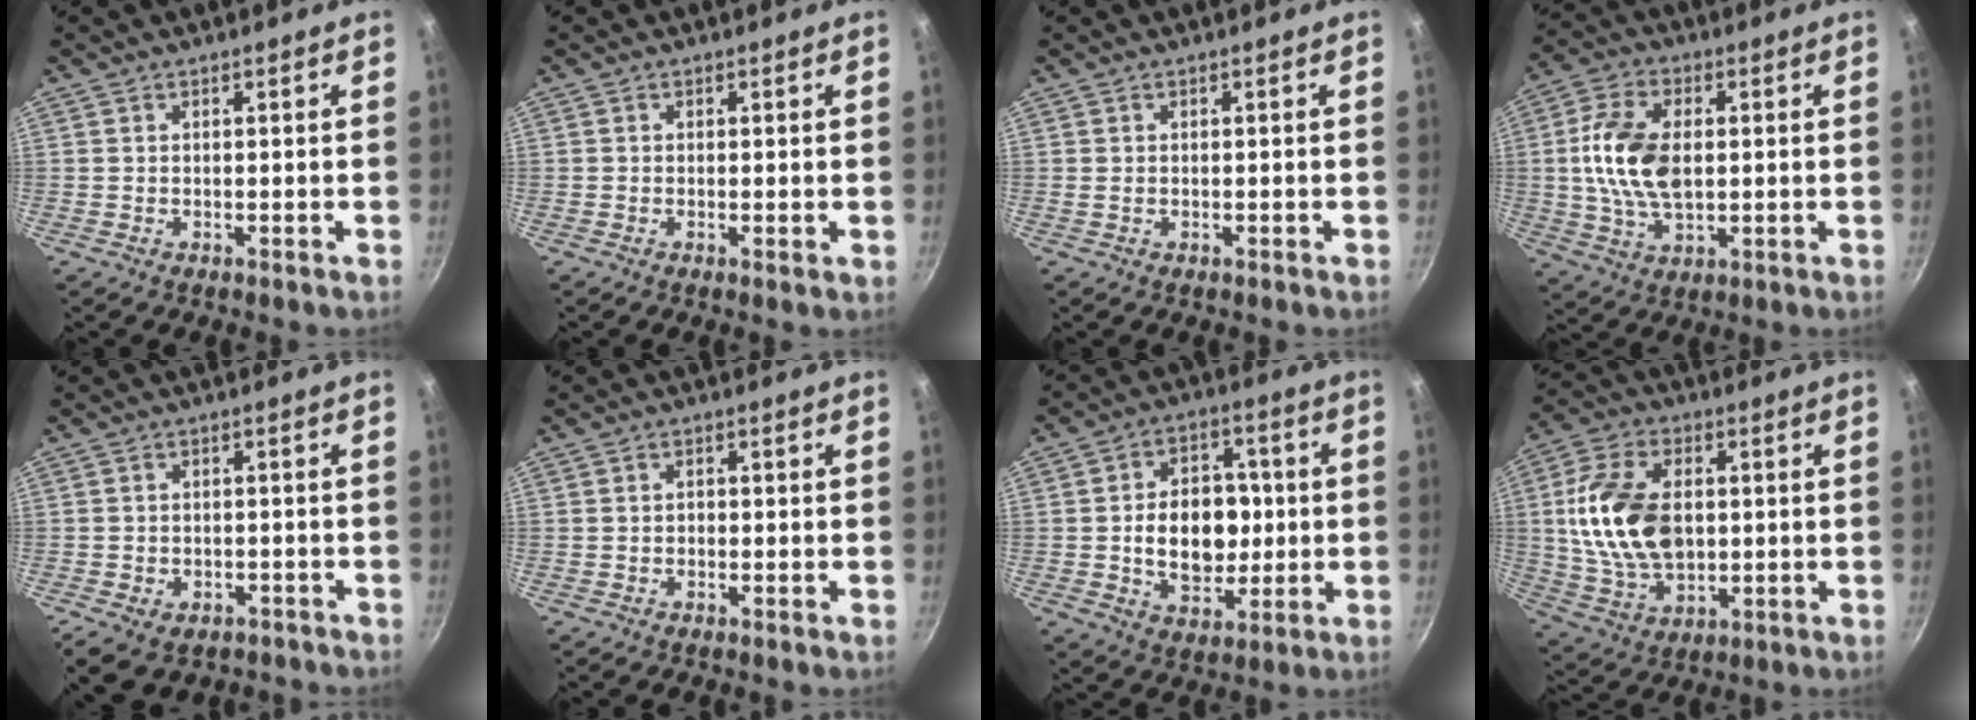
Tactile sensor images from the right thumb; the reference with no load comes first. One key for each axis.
{"total": 0.7, "fx": 0.0, "fy": 0.2, "fz": 0.6, "tx": -0.009, "ty": -0.003, "tz": -0.003}
{"total": 0.0}
{"total": 13.3, "fx": 0.8, "fy": 7.8, "fz": 10.6, "tx": -0.194, "ty": 0.011, "tz": 0.010}
{"total": 7.4, "fx": -3.8, "fy": 4.8, "fz": 4.0, "tx": -0.061, "ty": 0.017, "tz": -0.046}
{"total": 1.0, "fx": -0.4, "fy": 0.7, "fz": 0.5, "tx": -0.008, "ty": 0.004, "tz": -0.007}
{"total": 13.9, "fx": -0.5, "fy": 10.0, "fz": 9.7, "tx": -0.108, "ty": 0.014, "tz": -0.006}
{"total": 17.6, "fx": 1.1, "fy": 11.4, "fz": 13.4, "tx": -0.242, "ty": 0.002, "tz": 0.023}